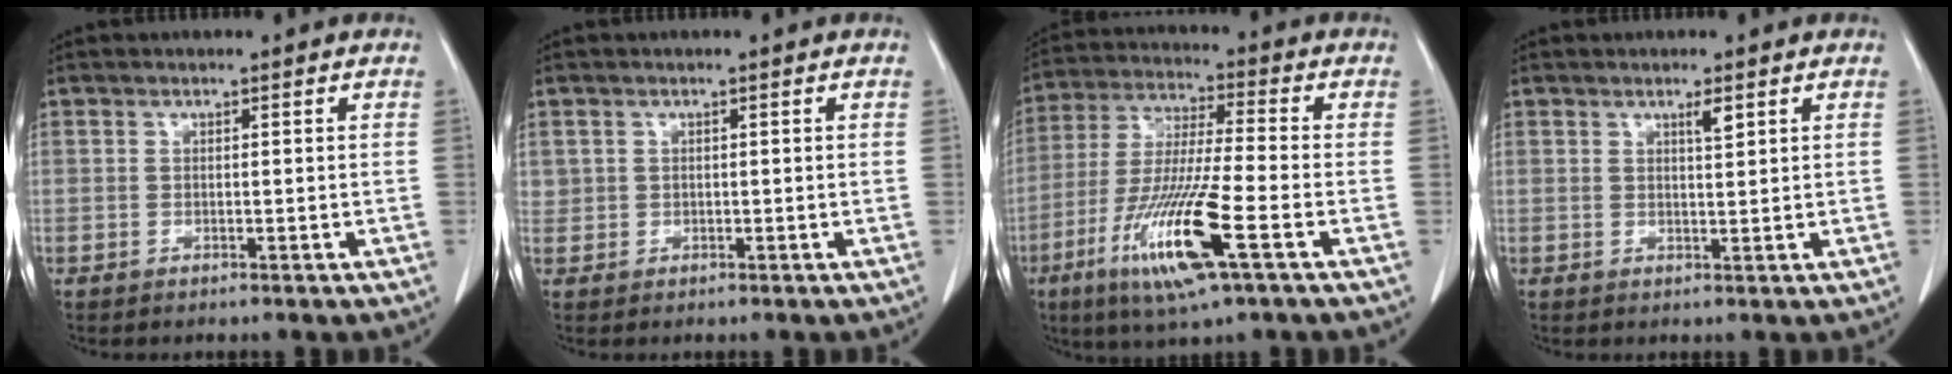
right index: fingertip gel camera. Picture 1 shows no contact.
{"total": 1.2, "force": [0.4, 1.1, 0.2], "torque": [0.008, 0.010, 0.008]}
{"total": 15.0, "force": [-6.2, 0.7, 13.6], "torque": [-0.280, -0.026, -0.113]}
{"total": 1.7, "force": [1.0, 0.1, 1.4], "torque": [-0.025, -0.003, 0.017]}